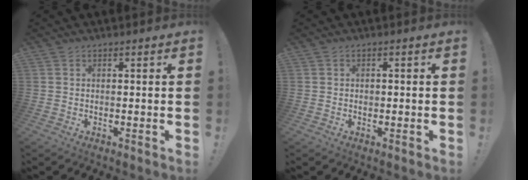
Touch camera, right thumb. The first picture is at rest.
{"total": 0.8, "force": [-0.3, 0.7, 0.1], "torque": [0.005, 0.001, -0.007]}